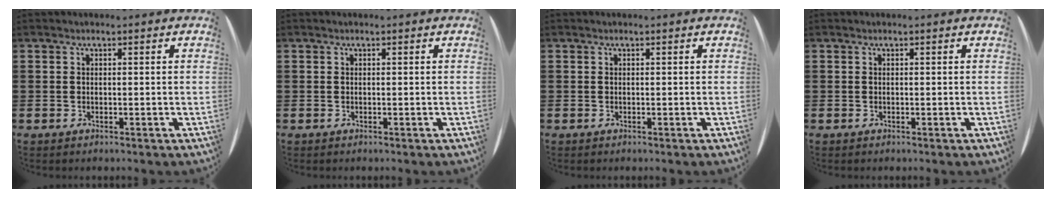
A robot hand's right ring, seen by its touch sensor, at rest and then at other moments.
{"total": 0.0}
{"total": 0.0}
{"total": 0.0}